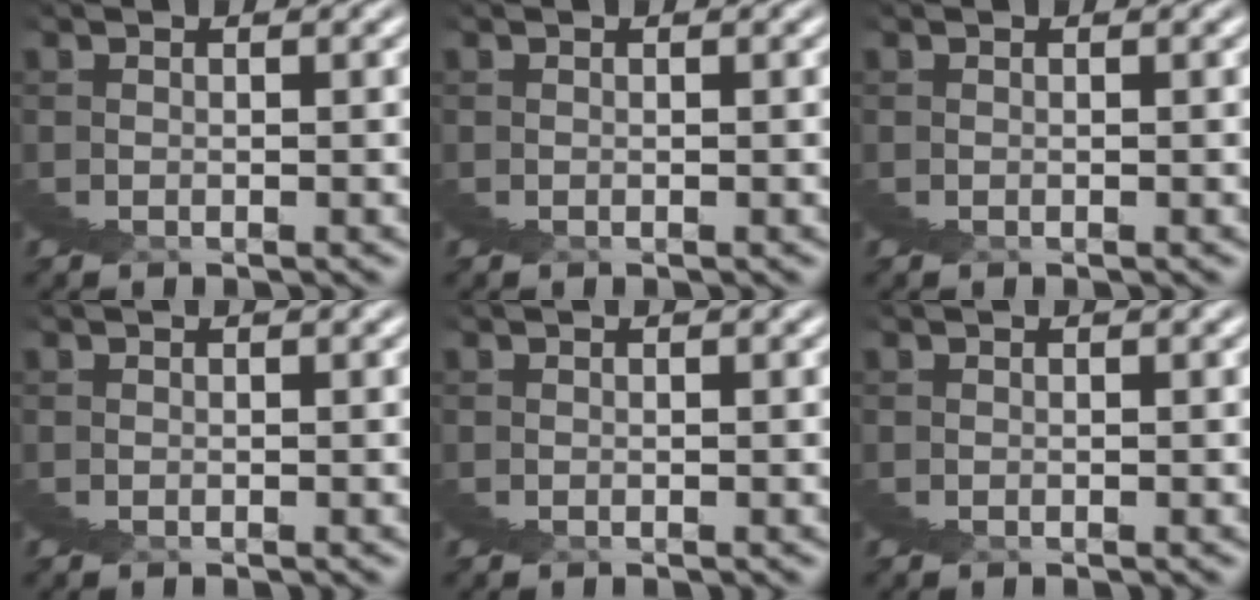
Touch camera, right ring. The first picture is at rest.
{"total": 0.0}
{"total": 0.0}
{"total": 0.0}
{"total": 0.0}
{"total": 0.0}